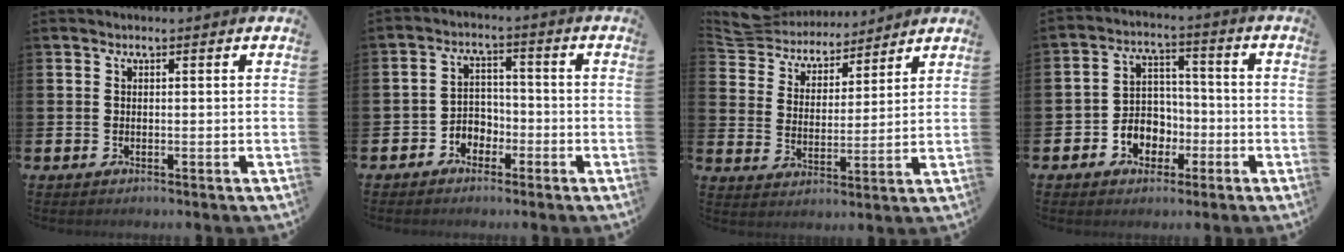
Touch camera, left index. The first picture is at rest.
{"total": 3.0, "force": [-2.0, 2.2, 0.4], "torque": [-0.026, 0.004, -0.047]}
{"total": 6.2, "force": [5.8, 2.0, 0.1], "torque": [-0.042, -0.043, 0.102]}
{"total": 4.9, "force": [-1.7, 4.4, 1.3], "torque": [-0.034, 0.005, -0.036]}